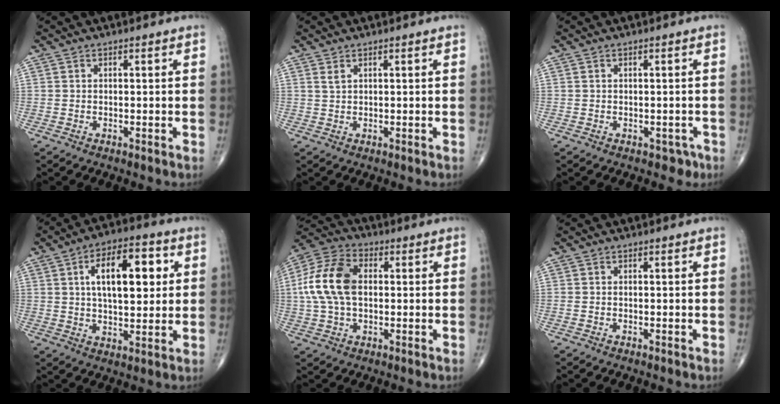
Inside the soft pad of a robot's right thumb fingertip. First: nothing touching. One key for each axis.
{"total": 1.1, "fx": 0.7, "fy": 0.5, "fz": 0.7, "tx": -0.013, "ty": 0.003, "tz": 0.018}
{"total": 1.9, "fx": -0.6, "fy": 1.6, "fz": 0.8, "tx": 0.004, "ty": 0.003, "tz": -0.005}
{"total": 14.7, "fx": 3.6, "fy": 6.9, "fz": 12.4, "tx": -0.172, "ty": 0.005, "tz": 0.056}
{"total": 13.5, "fx": 1.0, "fy": 8.4, "fz": 10.5, "tx": -0.214, "ty": 0.025, "tz": 0.013}
{"total": 0.0}